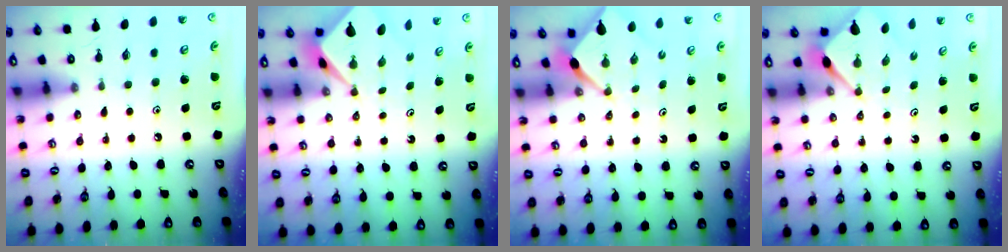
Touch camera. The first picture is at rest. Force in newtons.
{"total": 2.3, "press": 2.3, "slide": 0.3}
{"total": 2.7, "press": 2.6, "slide": 0.3}
{"total": 2.9, "press": 2.9, "slide": 0.3}